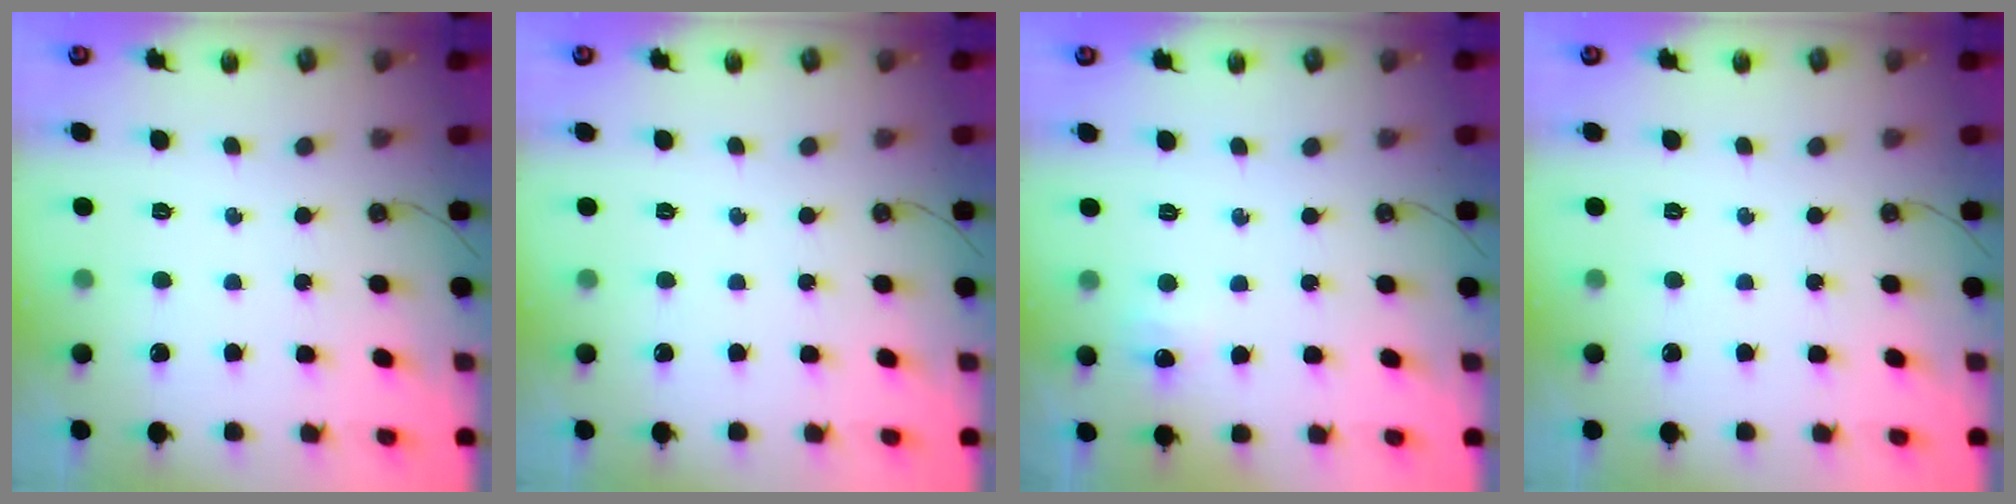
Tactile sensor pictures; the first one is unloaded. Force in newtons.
{"total": 0.0}
{"total": 4.8, "press": 4.7, "slide": 0.6}
{"total": 0.0}